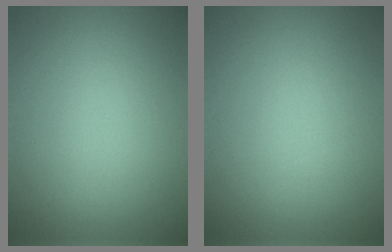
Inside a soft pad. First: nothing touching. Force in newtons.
{"total": 0.0}